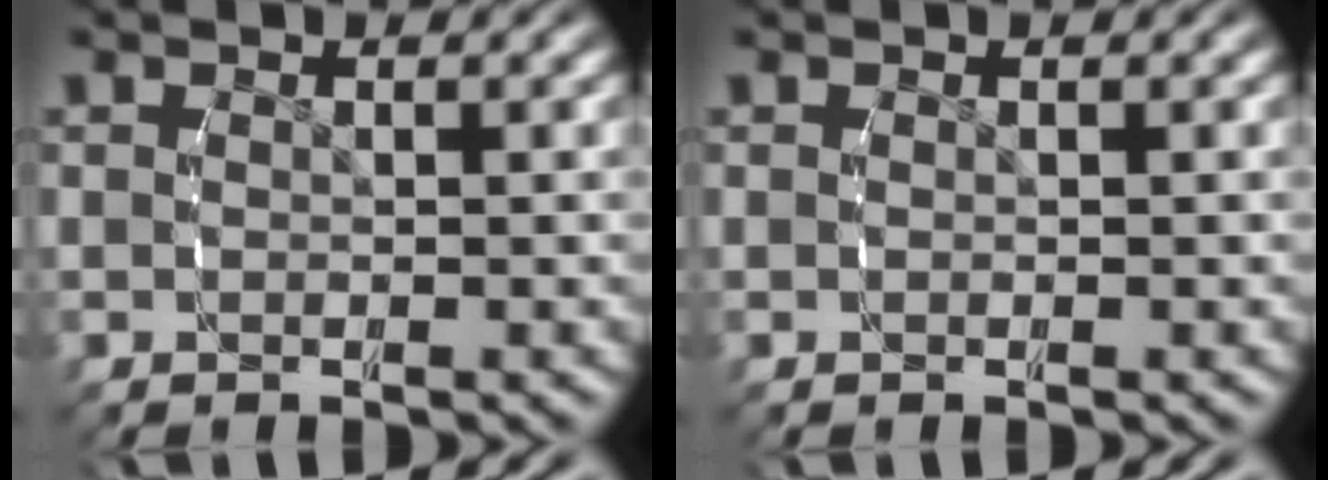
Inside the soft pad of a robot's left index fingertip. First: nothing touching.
{"total": 0.0}